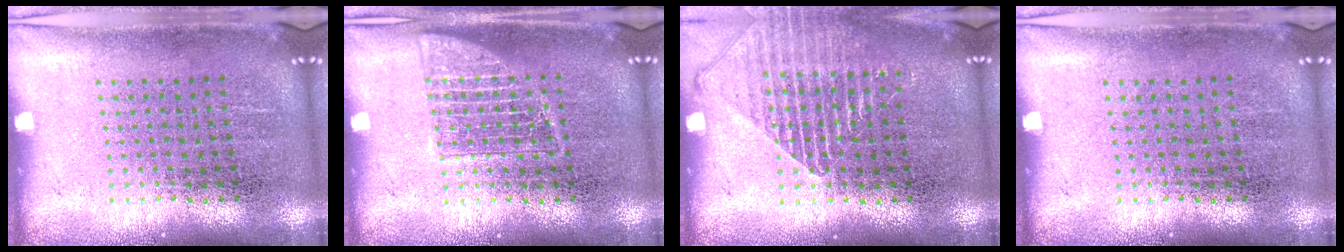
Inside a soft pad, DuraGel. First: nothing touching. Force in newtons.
{"total": 2.0, "press": 2.0, "slide": 0.4}
{"total": 1.3, "press": 1.3, "slide": 0.4}
{"total": 0.0}